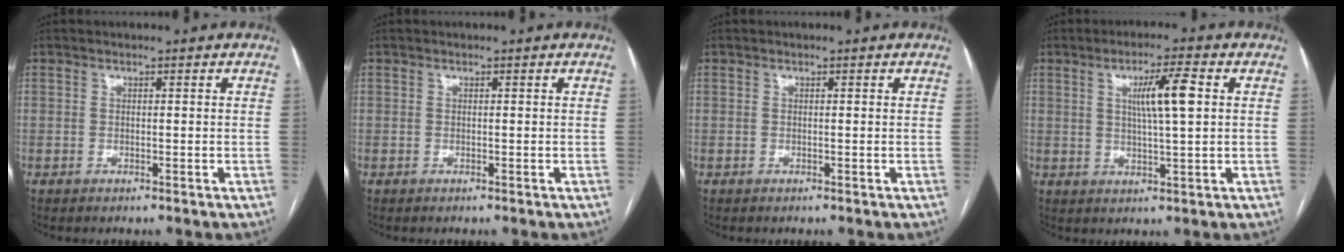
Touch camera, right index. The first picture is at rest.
{"total": 0.0}
{"total": 0.0}
{"total": 6.9, "force": [1.7, 0.2, 6.6], "torque": [-0.116, 0.003, 0.028]}